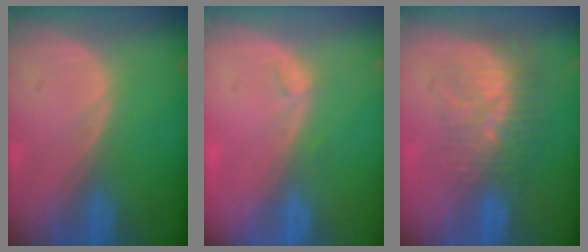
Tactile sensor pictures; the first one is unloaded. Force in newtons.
{"total": 1.0, "press": 0.9, "slide": 0.3}
{"total": 9.0, "press": 7.5, "slide": 5.0}